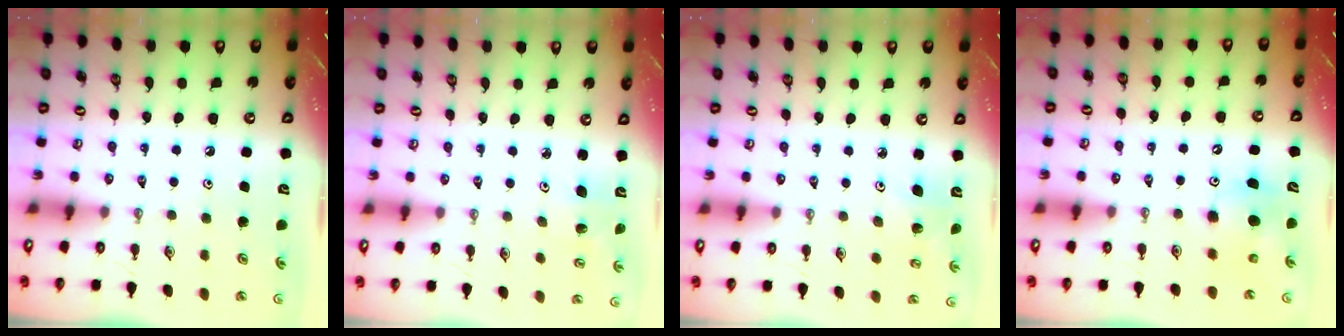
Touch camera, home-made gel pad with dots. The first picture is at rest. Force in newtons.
{"total": 2.1, "press": 2.1, "slide": 0.2}
{"total": 4.0, "press": 3.6, "slide": 1.8}
{"total": 7.3, "press": 7.0, "slide": 1.7}